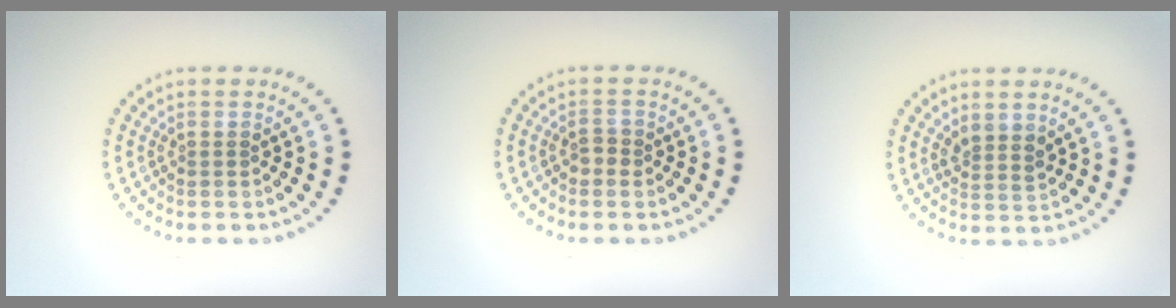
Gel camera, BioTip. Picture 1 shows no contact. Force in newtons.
{"total": 1.1, "press": 1.0, "slide": 0.4}
{"total": 1.8, "press": 1.5, "slide": 1.1}